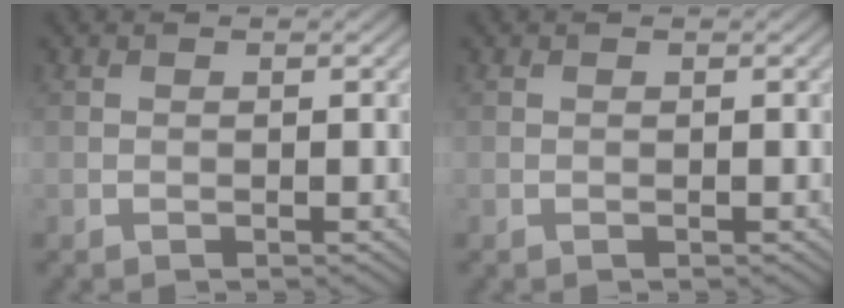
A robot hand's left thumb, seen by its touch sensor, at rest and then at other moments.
{"total": 0.0}